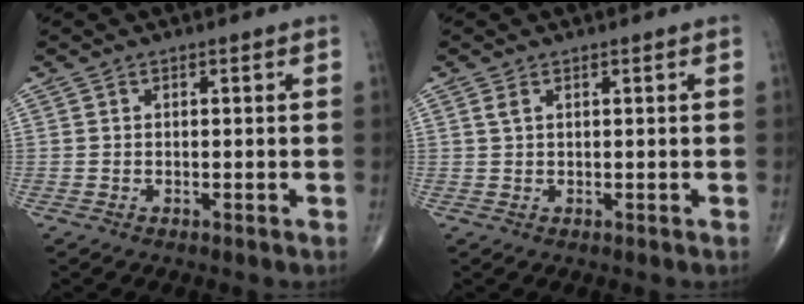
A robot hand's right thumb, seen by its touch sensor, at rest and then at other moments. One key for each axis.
{"total": 1.1, "fx": 0.5, "fy": 0.5, "fz": 0.8, "tx": -0.021, "ty": 0.010, "tz": 0.014}